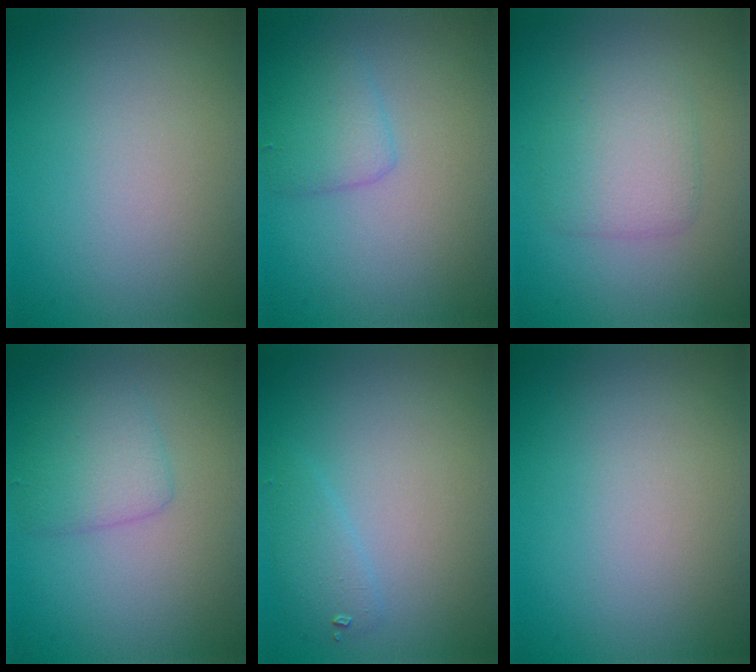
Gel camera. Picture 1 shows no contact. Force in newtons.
{"total": 2.2, "press": 2.2, "slide": 0.2}
{"total": 2.8, "press": 2.8, "slide": 0.1}
{"total": 2.6, "press": 2.6, "slide": 0.0}
{"total": 1.4, "press": 1.4, "slide": 0.0}
{"total": 0.0}